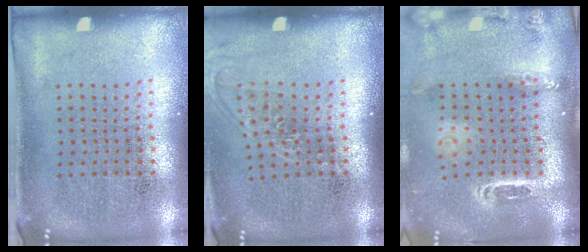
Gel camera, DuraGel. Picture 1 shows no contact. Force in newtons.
{"total": 1.4, "press": 1.1, "slide": 0.8}
{"total": 2.6, "press": 1.9, "slide": 1.8}